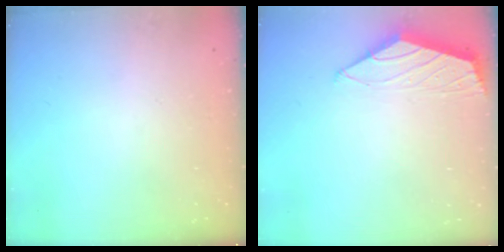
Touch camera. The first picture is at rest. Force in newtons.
{"total": 1.5, "press": 1.5, "slide": 0.4}